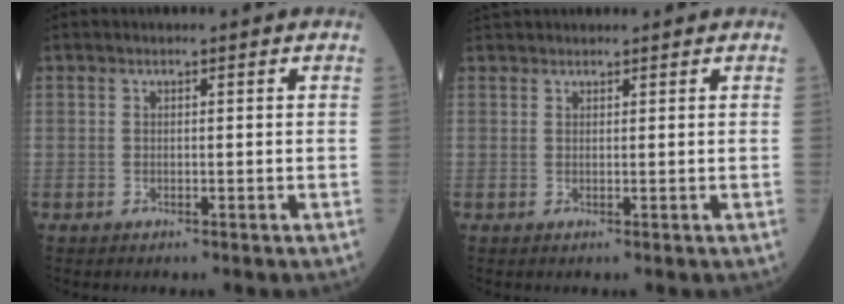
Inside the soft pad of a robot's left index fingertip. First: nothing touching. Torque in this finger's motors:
{"motor_torque": [-0.09, -0.22, 0.06, 0.05]}